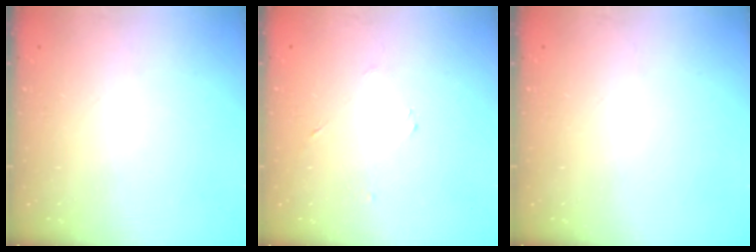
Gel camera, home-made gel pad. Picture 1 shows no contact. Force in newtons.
{"total": 2.3, "press": 2.2, "slide": 0.3}
{"total": 0.0}